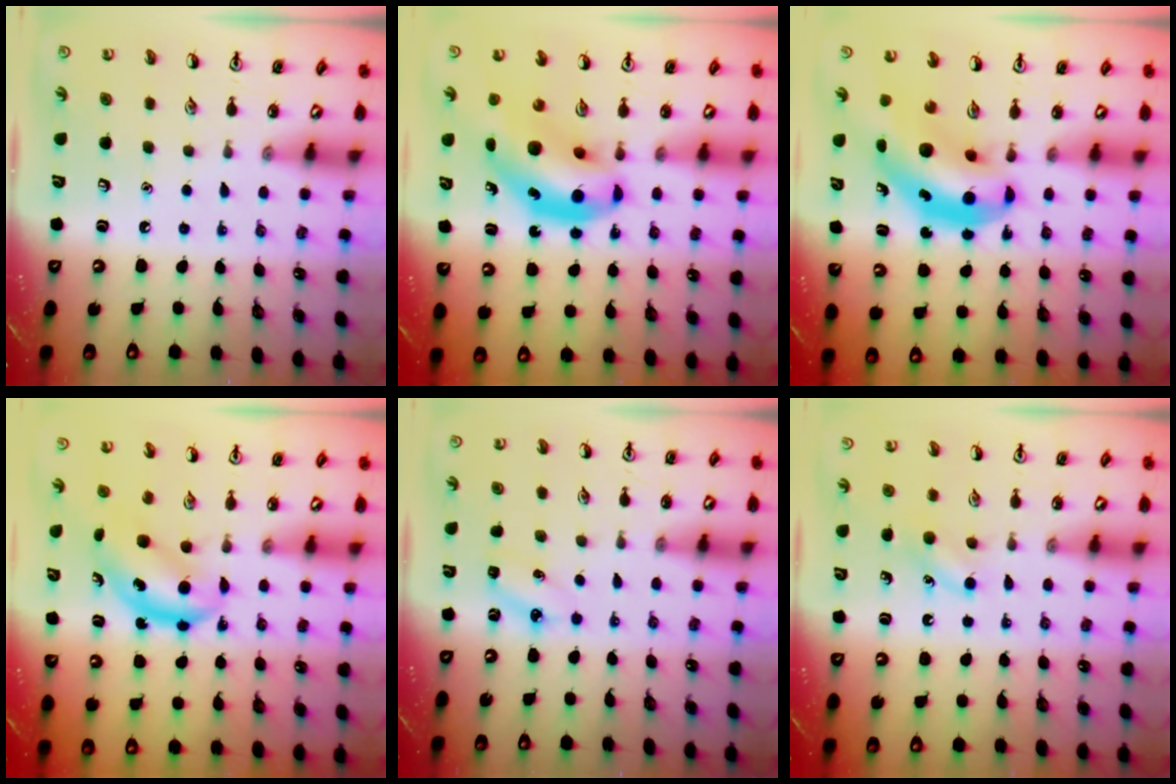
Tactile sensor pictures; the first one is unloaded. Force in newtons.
{"total": 12.5, "press": 11.9, "slide": 3.7}
{"total": 7.9, "press": 7.5, "slide": 2.3}
{"total": 5.3, "press": 5.2, "slide": 0.5}
{"total": 4.2, "press": 4.0, "slide": 1.2}
{"total": 5.5, "press": 5.3, "slide": 1.6}